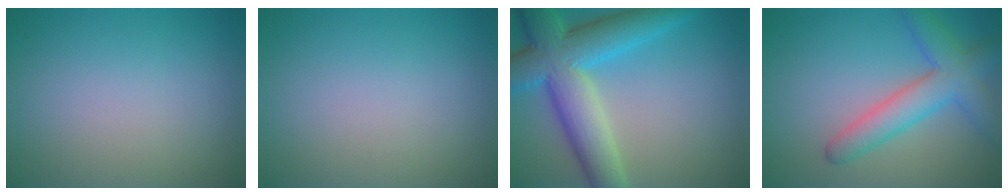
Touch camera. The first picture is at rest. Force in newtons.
{"total": 0.0}
{"total": 9.7, "press": 9.7, "slide": 0.7}
{"total": 5.5, "press": 5.5, "slide": 0.2}